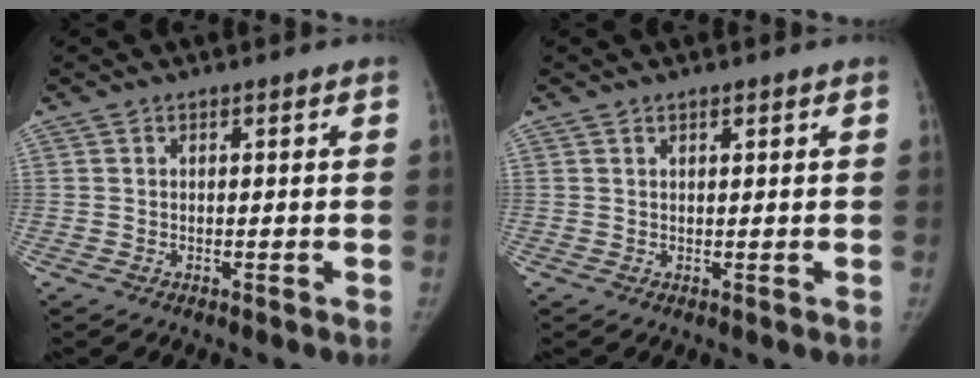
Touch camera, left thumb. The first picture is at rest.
{"total": 0.8, "force": [0.6, 0.3, 0.5], "torque": [-0.006, -0.003, 0.011]}